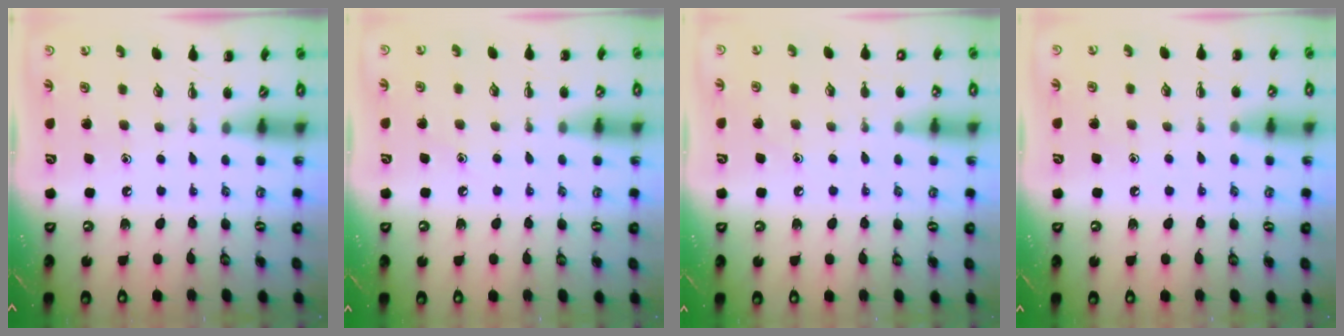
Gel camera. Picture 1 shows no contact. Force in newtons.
{"total": 5.8, "press": 5.6, "slide": 1.7}
{"total": 6.2, "press": 6.0, "slide": 1.7}
{"total": 7.7, "press": 7.2, "slide": 2.8}